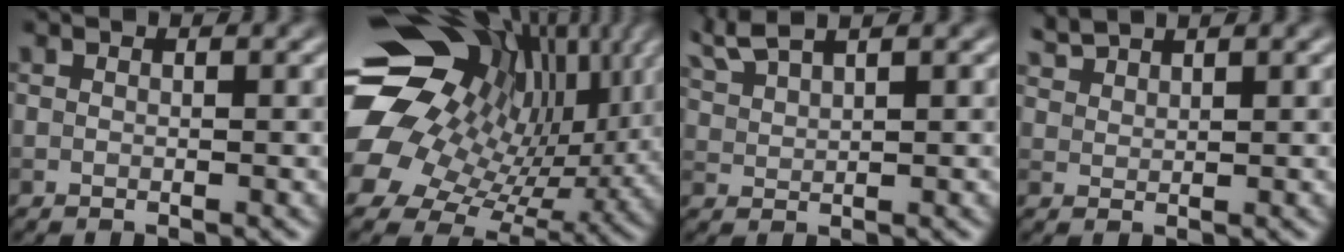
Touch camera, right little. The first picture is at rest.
{"total": 17.9, "force": [4.3, 13.3, 11.2], "torque": [-0.220, 0.025, 0.095]}
{"total": 3.2, "force": [2.7, 0.6, 1.7], "torque": [-0.040, 0.014, 0.058]}
{"total": 1.8, "force": [1.7, 0.2, 0.2], "torque": [-0.006, 0.005, 0.039]}